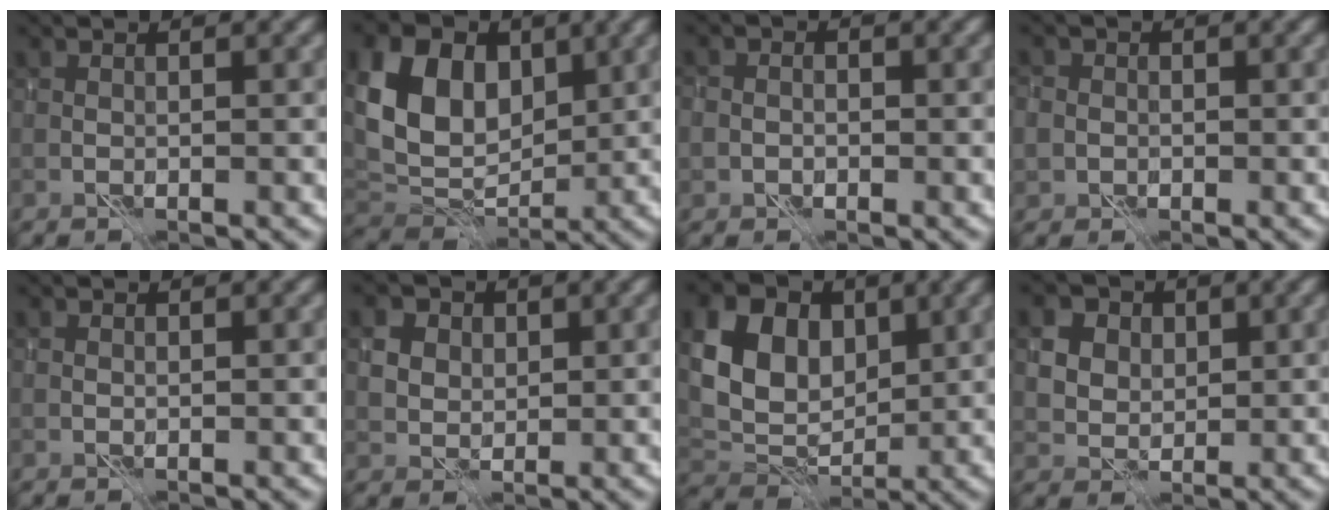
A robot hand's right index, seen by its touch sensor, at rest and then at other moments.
{"total": 9.3, "force": [3.1, 6.6, 5.9], "torque": [-0.122, 0.009, 0.050]}
{"total": 1.6, "force": [-0.6, 1.4, 0.6], "torque": [0.008, 0.002, -0.019]}
{"total": 3.1, "force": [-0.6, 2.9, 1.1], "torque": [-0.001, 0.011, -0.030]}
{"total": 0.0}
{"total": 6.9, "force": [3.2, 5.2, 3.0], "torque": [-0.060, 0.025, 0.043]}
{"total": 8.4, "force": [3.1, 5.9, 5.0], "torque": [-0.110, 0.010, 0.047]}
{"total": 9.4, "force": [4.3, 7.3, 4.1], "torque": [-0.091, 0.030, 0.065]}